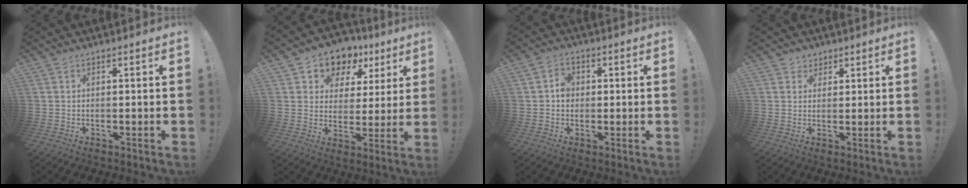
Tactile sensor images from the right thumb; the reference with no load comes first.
{"total": 10.4, "force": [6.8, 7.1, 3.4], "torque": [-0.054, -0.050, 0.127]}
{"total": 4.6, "force": [0.0, 4.0, 2.4], "torque": [-0.029, 0.005, -0.003]}
{"total": 3.3, "force": [1.9, 2.7, 0.3], "torque": [0.007, -0.010, 0.033]}